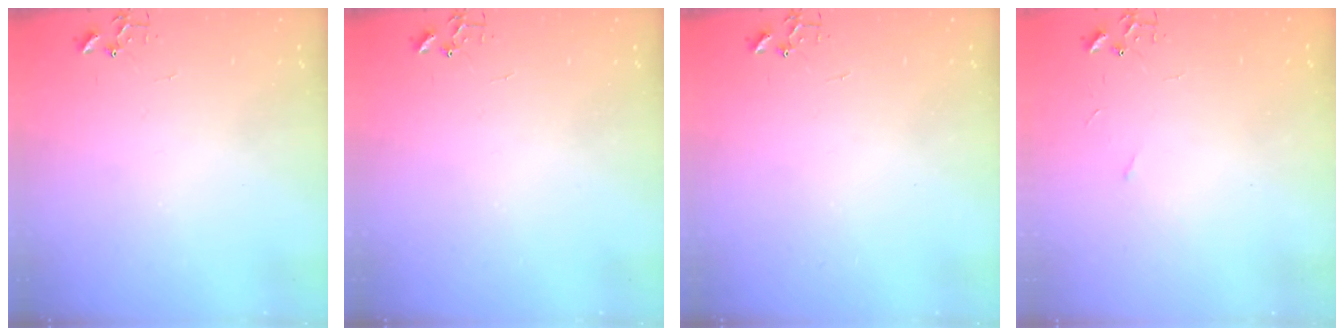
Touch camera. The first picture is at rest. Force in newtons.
{"total": 0.0}
{"total": 0.0}
{"total": 2.6, "press": 2.6, "slide": 0.4}